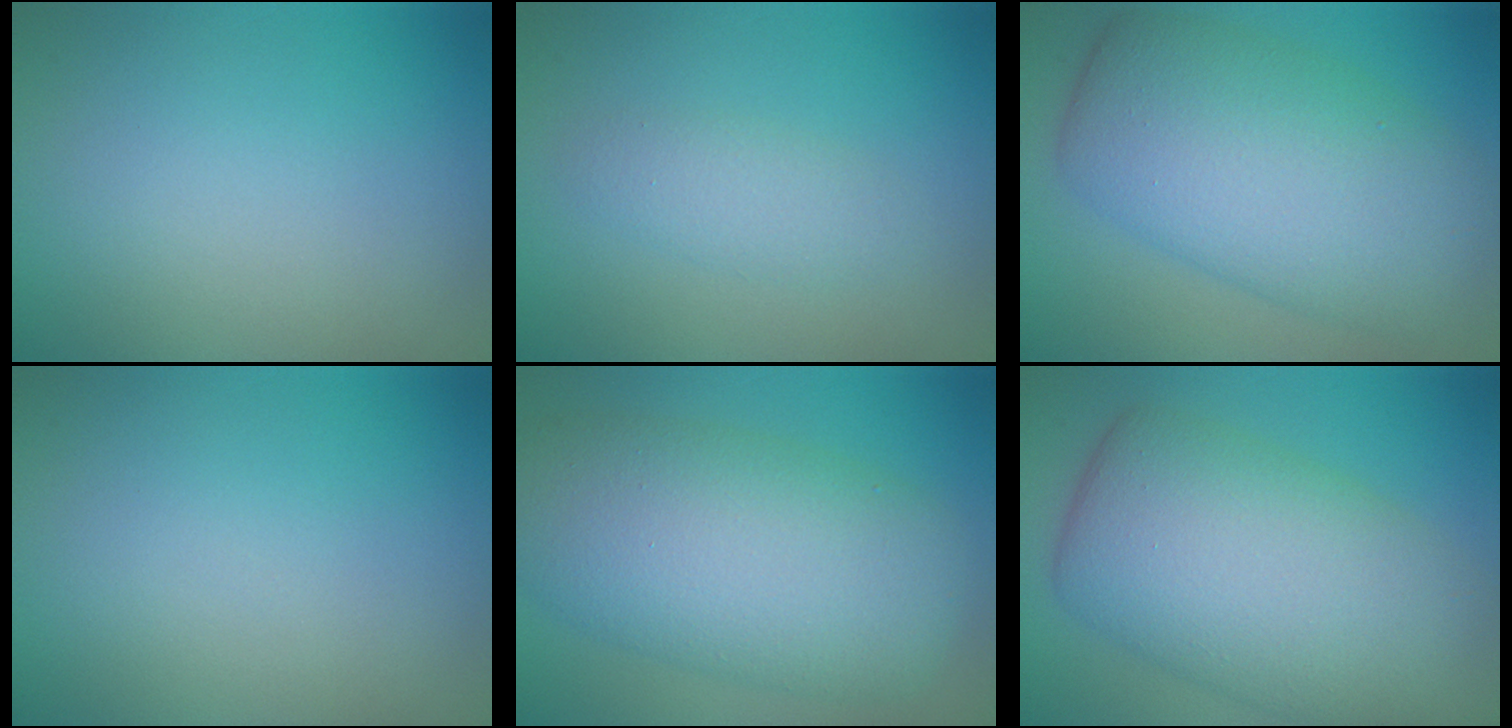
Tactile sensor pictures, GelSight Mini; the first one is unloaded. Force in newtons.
{"total": 1.8, "press": 1.8, "slide": 0.1}
{"total": 9.4, "press": 9.4, "slide": 0.1}
{"total": 0.0}
{"total": 9.9, "press": 9.9, "slide": 0.4}
{"total": 10.7, "press": 10.7, "slide": 0.3}